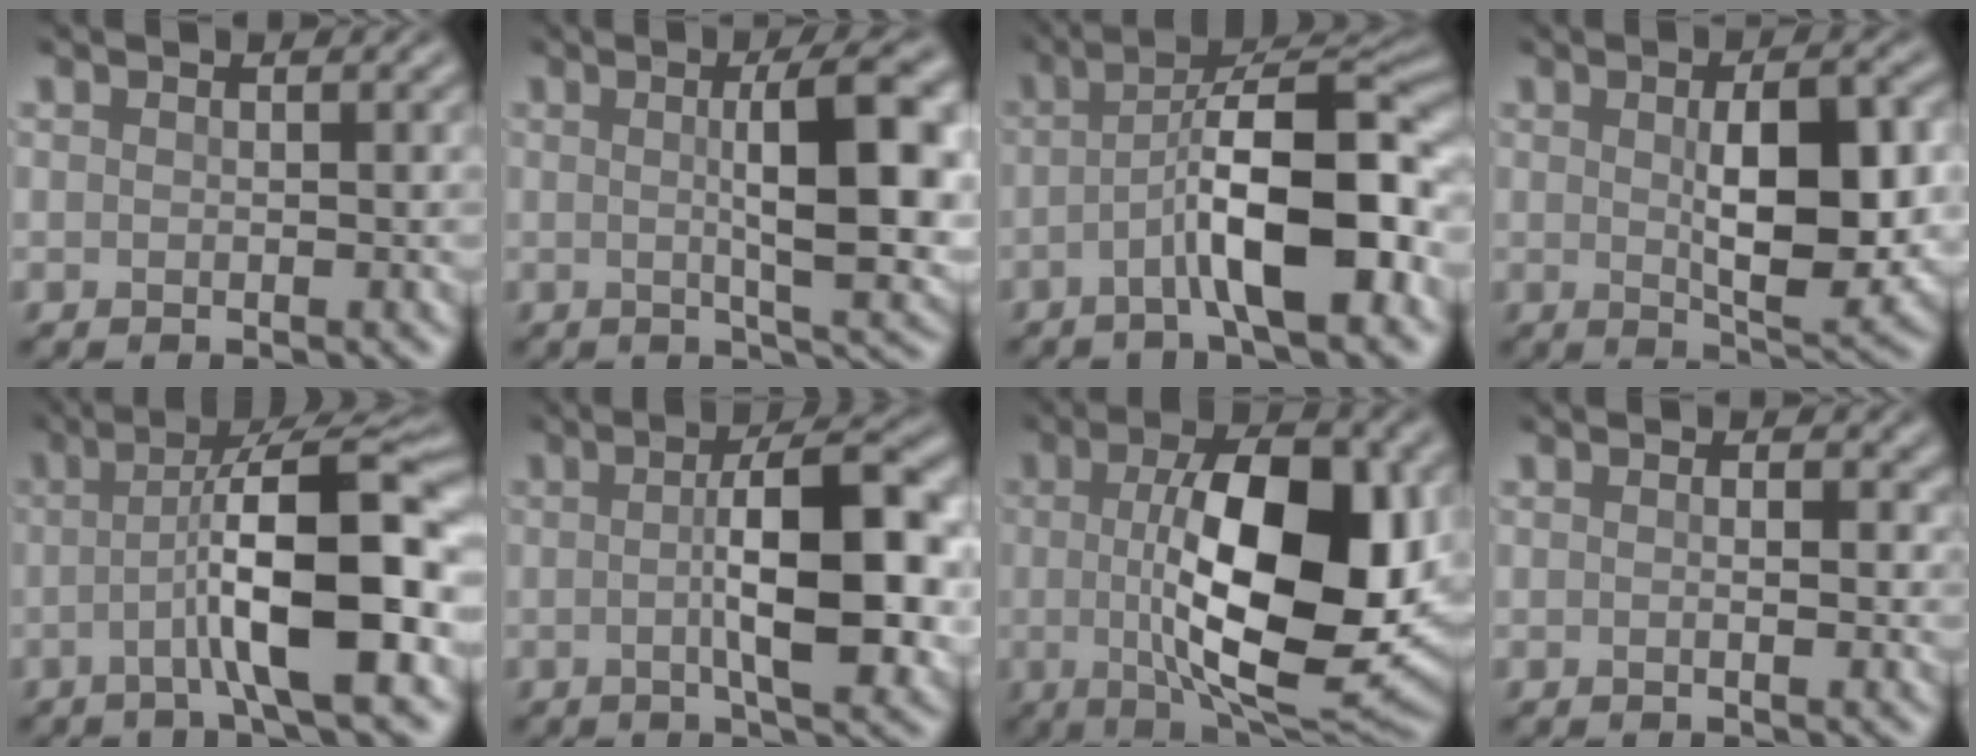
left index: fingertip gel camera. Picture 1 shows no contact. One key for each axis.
{"total": 9.4, "fx": 0.9, "fy": 2.3, "fz": 9.1, "tx": -0.110, "ty": 0.006, "tz": 0.011}
{"total": 8.8, "fx": -2.5, "fy": 2.3, "fz": 8.1, "tx": -0.116, "ty": 0.020, "tz": -0.045}
{"total": 7.7, "fx": 0.3, "fy": 2.9, "fz": 7.1, "tx": -0.111, "ty": -0.004, "tz": 0.010}
{"total": 9.5, "fx": -1.6, "fy": 1.8, "fz": 9.2, "tx": -0.126, "ty": 0.019, "tz": -0.036}
{"total": 8.9, "fx": -0.2, "fy": 2.3, "fz": 8.6, "tx": -0.121, "ty": 0.003, "tz": -0.005}
{"total": 13.7, "fx": 0.2, "fy": 5.5, "fz": 12.6, "tx": -0.188, "ty": -0.003, "tz": 0.002}
{"total": 1.3, "fx": 0.1, "fy": 0.6, "fz": 1.1, "tx": -0.015, "ty": -0.002, "tz": 0.000}